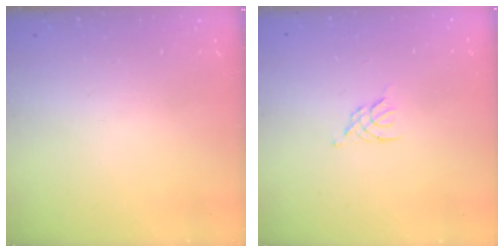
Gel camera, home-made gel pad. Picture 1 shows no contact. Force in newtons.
{"total": 3.2, "press": 3.1, "slide": 0.7}